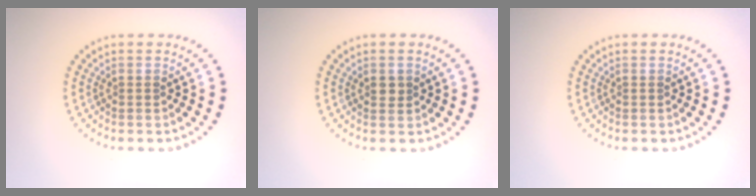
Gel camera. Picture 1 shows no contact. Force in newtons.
{"total": 1.1, "press": 1.0, "slide": 0.3}
{"total": 0.0}